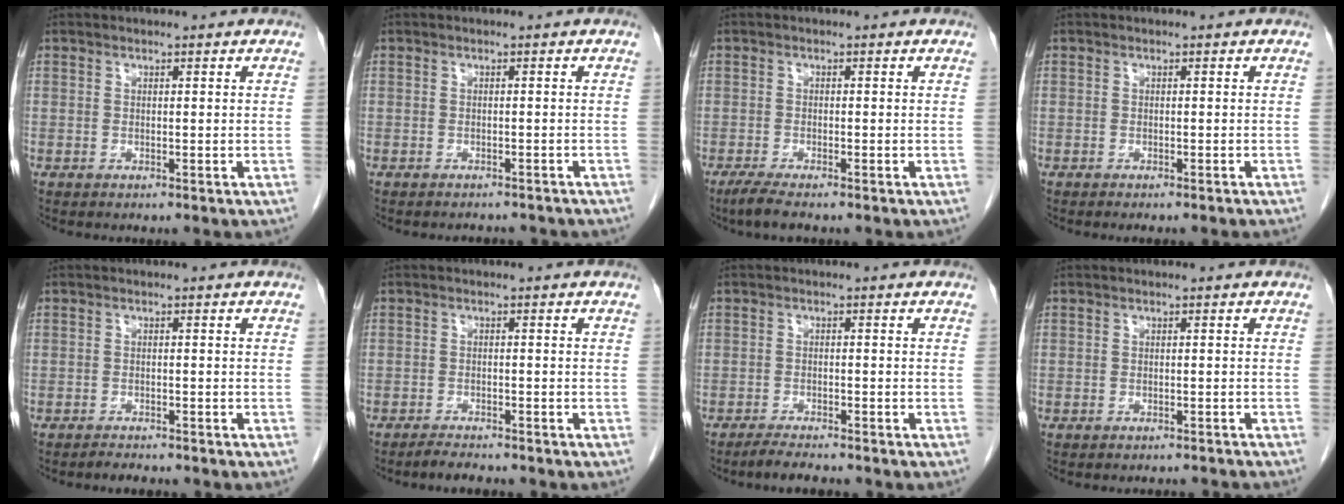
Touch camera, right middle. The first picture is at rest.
{"total": 4.4, "force": [-4.1, 1.4, 1.0], "torque": [-0.010, -0.003, -0.044]}
{"total": 3.1, "force": [-2.4, 0.2, 1.9], "torque": [-0.043, -0.009, -0.045]}
{"total": 2.9, "force": [-2.7, 0.0, 1.3], "torque": [-0.016, -0.002, -0.033]}
{"total": 2.0, "force": [-1.9, 0.3, 0.5], "torque": [-0.013, -0.006, -0.026]}
{"total": 2.9, "force": [-2.7, 0.4, 1.0], "torque": [-0.021, -0.009, -0.044]}
{"total": 3.8, "force": [-3.4, 0.2, 1.6], "torque": [-0.029, -0.012, -0.057]}
{"total": 4.2, "force": [-4.1, 0.6, 0.8], "torque": [-0.009, -0.006, -0.045]}